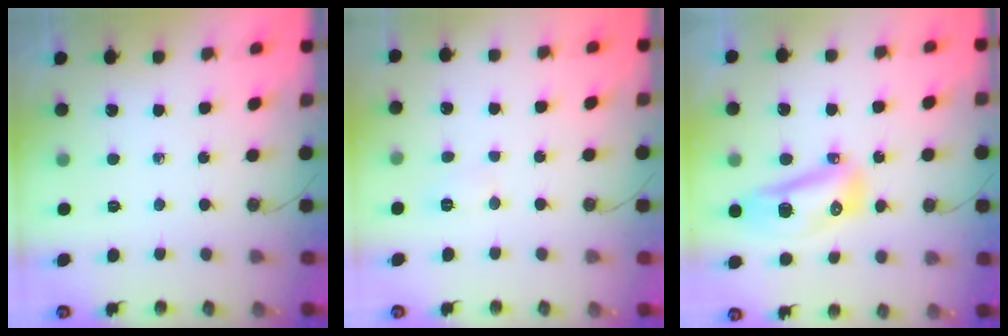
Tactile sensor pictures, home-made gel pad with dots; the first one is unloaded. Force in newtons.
{"total": 3.8, "press": 3.7, "slide": 0.9}
{"total": 11.4, "press": 11.2, "slide": 1.9}